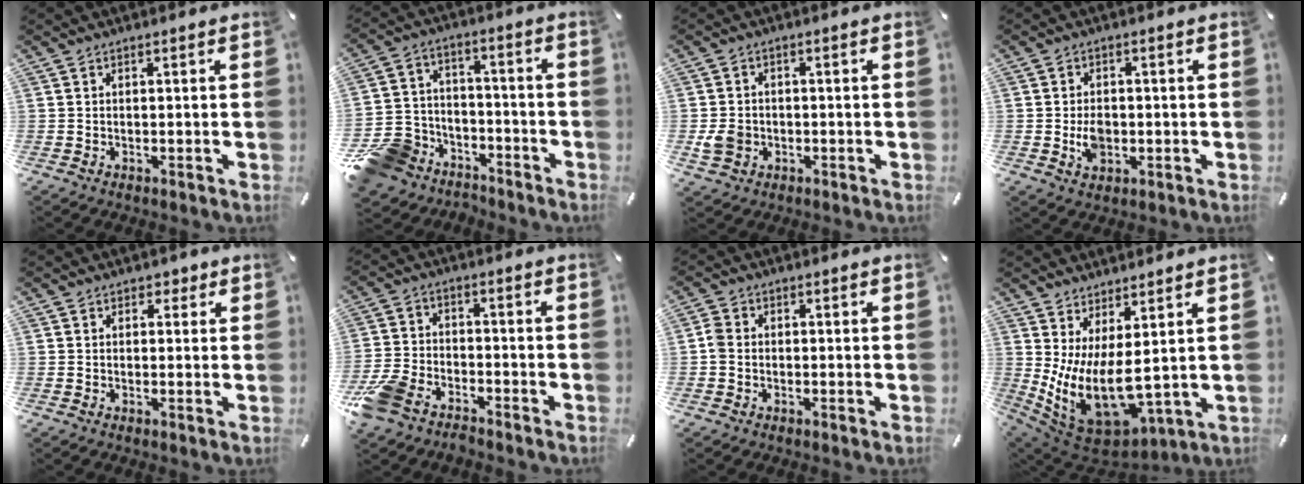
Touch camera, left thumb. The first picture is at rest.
{"total": 12.5, "force": [-7.7, 9.6, 2.5], "torque": [-0.059, 0.052, -0.134]}
{"total": 4.7, "force": [-1.3, 4.0, 2.2], "torque": [-0.042, 0.001, -0.024]}
{"total": 4.8, "force": [-0.9, 3.4, 3.3], "torque": [-0.070, -0.005, -0.021]}
{"total": 1.6, "force": [0.6, 1.4, 0.6], "torque": [0.002, 0.001, 0.004]}
{"total": 8.7, "force": [-6.8, 4.2, 3.4], "torque": [-0.076, 0.029, -0.133]}
{"total": 2.7, "force": [-0.4, 2.1, 1.6], "torque": [-0.028, 0.007, -0.007]}
{"total": 12.9, "force": [0.2, 6.6, 11.1], "torque": [-0.228, -0.045, 0.016]}